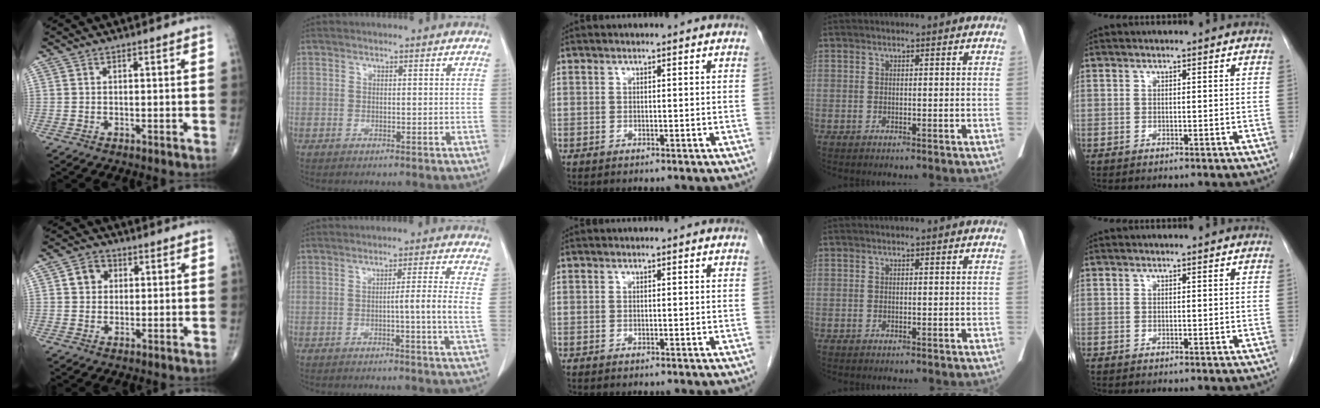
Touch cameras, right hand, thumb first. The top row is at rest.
{"thumb": {"total": 4.4, "force": [1.1, 3.8, 2.0], "torque": [-0.012, 0.004, 0.014]}, "index": {"total": 4.9, "force": [-0.5, -1.3, 4.7], "torque": [-0.070, -0.003, -0.009]}}